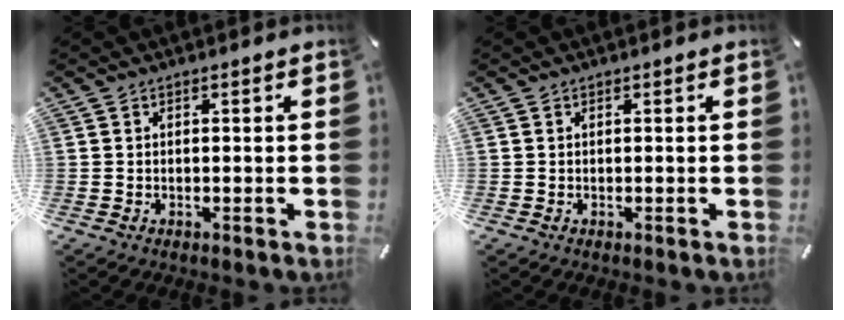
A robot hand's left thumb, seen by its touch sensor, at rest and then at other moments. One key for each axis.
{"total": 0.0}